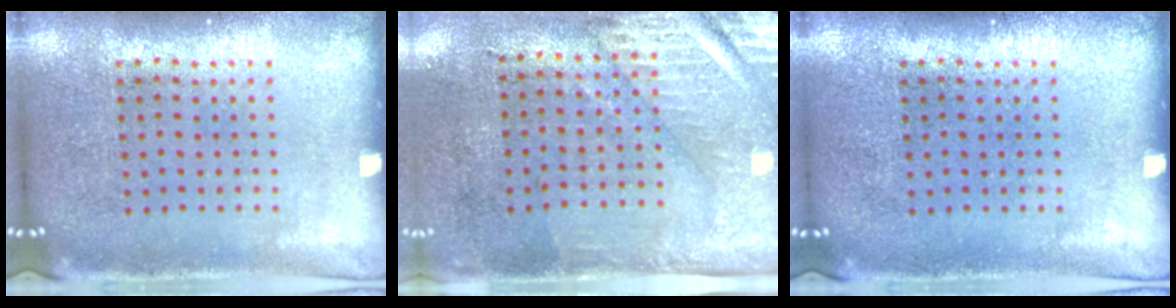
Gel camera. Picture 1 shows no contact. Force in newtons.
{"total": 3.0, "press": 2.5, "slide": 1.5}
{"total": 0.0}